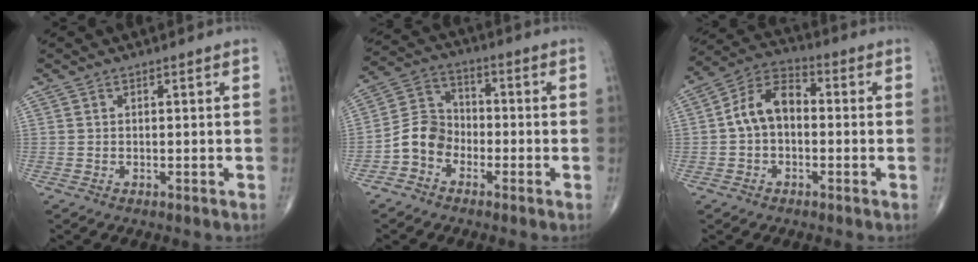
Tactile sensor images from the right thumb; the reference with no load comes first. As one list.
[{"total": 7.4, "force": [-3.2, 5.9, 3.2], "torque": [-0.045, 0.037, -0.074]}, {"total": 9.3, "force": [-0.3, 6.2, 6.9], "torque": [-0.112, 0.033, -0.020]}]